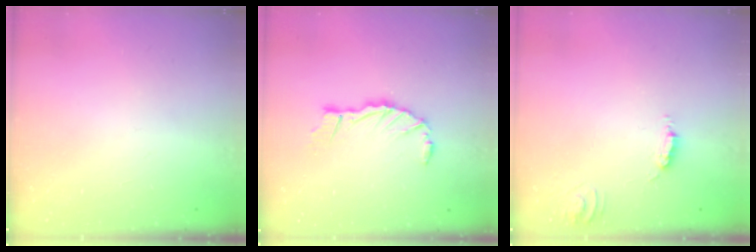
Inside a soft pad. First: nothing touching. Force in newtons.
{"total": 8.0, "press": 8.0, "slide": 0.4}
{"total": 2.5, "press": 2.5, "slide": 0.1}